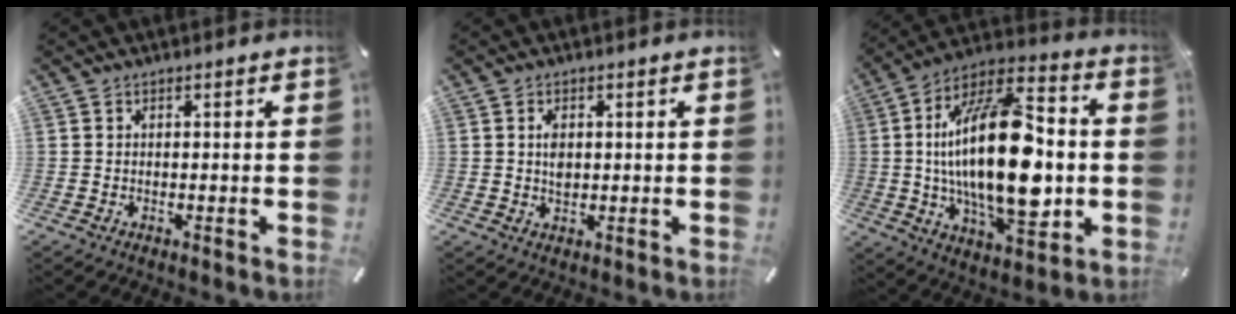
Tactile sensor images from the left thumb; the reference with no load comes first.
{"total": 3.1, "force": [0.4, 2.0, 2.4], "torque": [-0.043, 0.003, 0.004]}
{"total": 29.6, "force": [-1.0, 14.1, 26.0], "torque": [-0.503, -0.011, -0.023]}